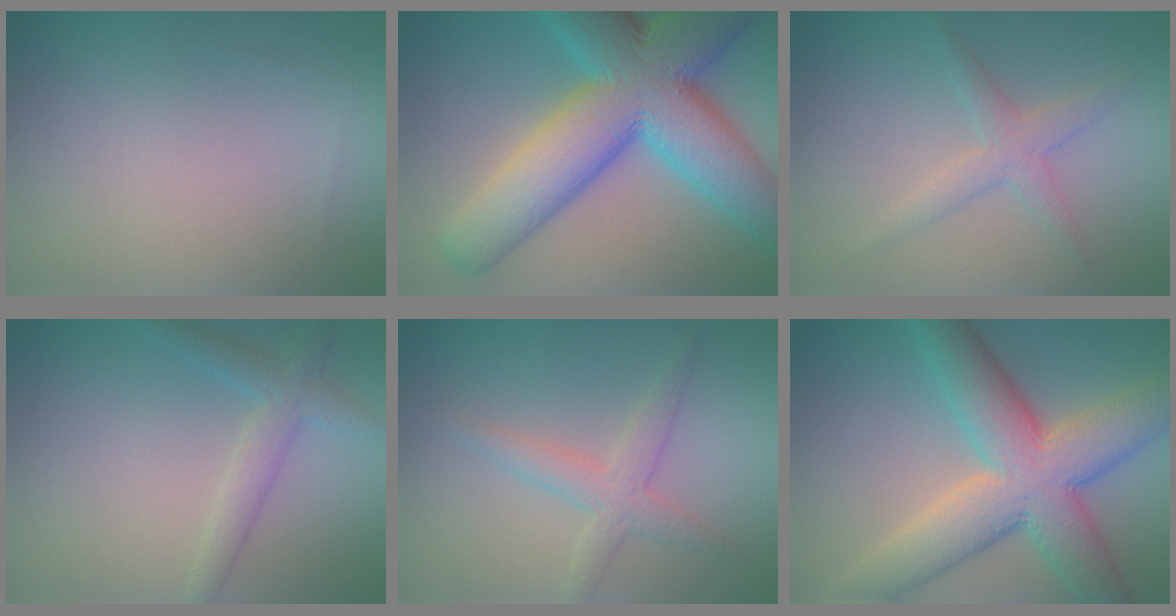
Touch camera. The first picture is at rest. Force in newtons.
{"total": 14.8, "press": 14.8, "slide": 0.4}
{"total": 2.4, "press": 2.4, "slide": 0.0}
{"total": 2.8, "press": 2.8, "slide": 0.2}
{"total": 2.7, "press": 2.7, "slide": 0.0}
{"total": 10.7, "press": 10.7, "slide": 0.5}